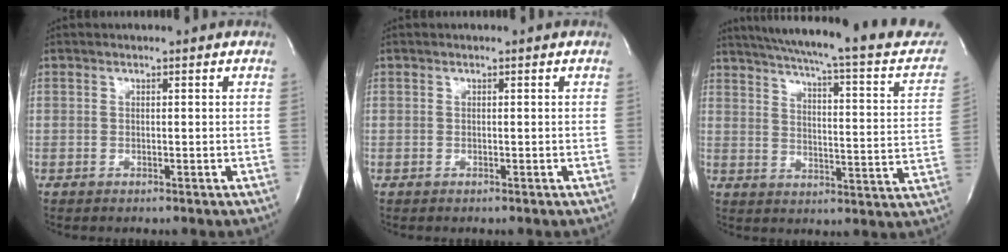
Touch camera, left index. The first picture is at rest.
{"total": 0.0}
{"total": 27.2, "force": [23.1, 3.3, 14.0], "torque": [-0.204, -0.039, 0.279]}